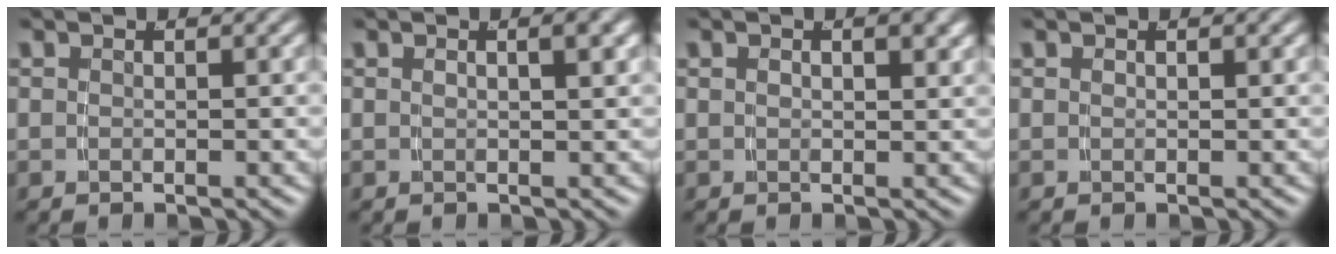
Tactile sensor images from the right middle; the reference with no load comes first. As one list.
[{"total": 1.3, "force": [0.3, -0.5, 1.2], "torque": [-0.013, 0.003, 0.010]}, {"total": 1.0, "force": [0.5, -0.2, 0.9], "torque": [-0.010, -0.002, 0.013]}, {"total": 0.0}]